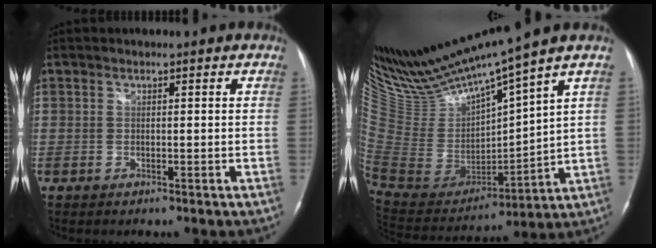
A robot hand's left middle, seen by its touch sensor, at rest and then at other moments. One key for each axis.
{"total": 17.0, "fx": 14.9, "fy": -0.9, "fz": 8.2, "tx": -0.164, "ty": -0.025, "tz": 0.302}